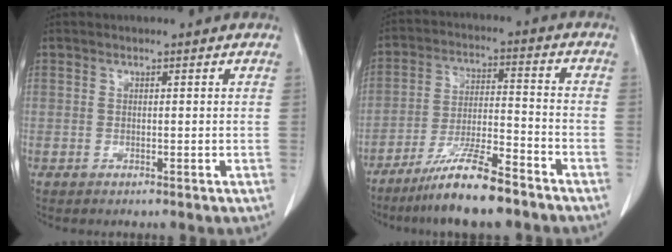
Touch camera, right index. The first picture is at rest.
{"total": 11.2, "force": [-8.7, 0.9, 7.1], "torque": [-0.130, -0.018, -0.158]}